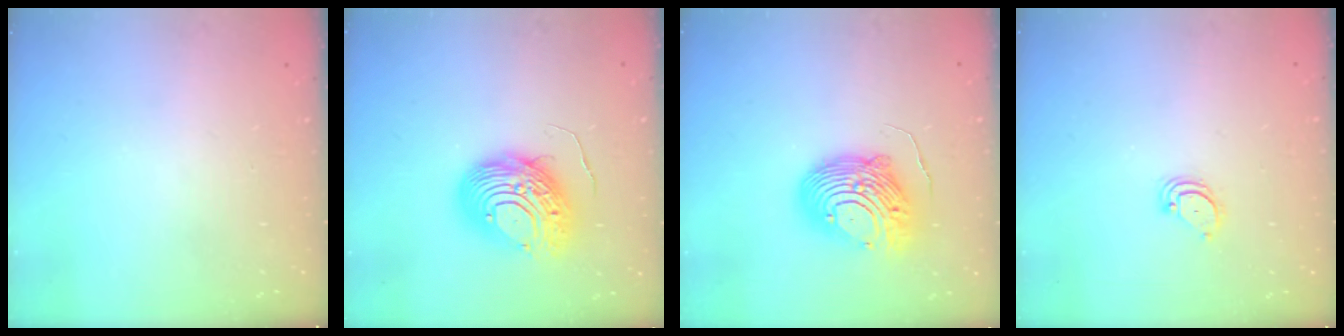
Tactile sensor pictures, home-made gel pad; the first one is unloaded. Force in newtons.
{"total": 12.5, "press": 12.4, "slide": 1.3}
{"total": 12.3, "press": 12.2, "slide": 1.2}
{"total": 3.7, "press": 3.7, "slide": 0.3}